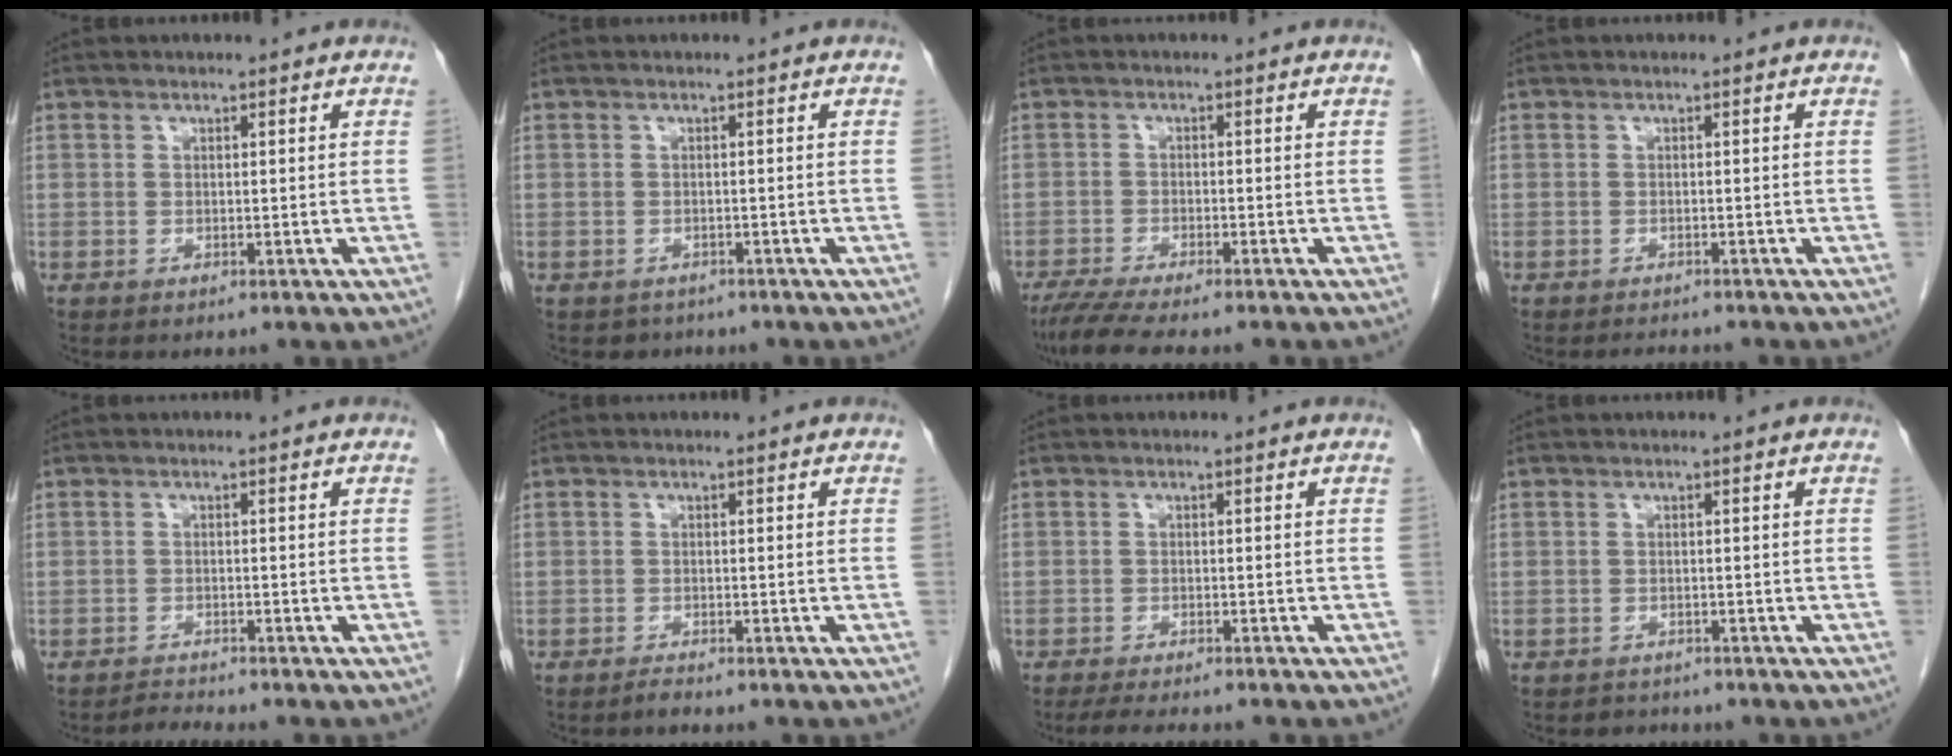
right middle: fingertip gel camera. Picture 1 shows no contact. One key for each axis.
{"total": 1.8, "fx": -1.4, "fy": 1.0, "fz": -0.3, "tx": -0.010, "ty": 0.000, "tz": -0.023}
{"total": 7.2, "fx": -6.0, "fy": 0.2, "fz": 3.9, "tx": -0.062, "ty": -0.019, "tz": -0.099}
{"total": 1.4, "fx": -1.4, "fy": 0.1, "fz": 0.2, "tx": -0.009, "ty": -0.009, "tz": -0.017}
{"total": 1.8, "fx": -1.6, "fy": -0.7, "fz": -0.3, "tx": -0.001, "ty": -0.014, "tz": -0.027}
{"total": 0.7, "fx": -0.7, "fy": -0.1, "fz": 0.2, "tx": -0.006, "ty": -0.001, "tz": -0.011}
{"total": 5.7, "fx": -4.9, "fy": 0.6, "fz": 2.9, "tx": -0.041, "ty": -0.012, "tz": -0.072}
{"total": 1.6, "fx": -1.5, "fy": 0.6, "fz": -0.3, "tx": -0.004, "ty": -0.004, "tz": -0.023}